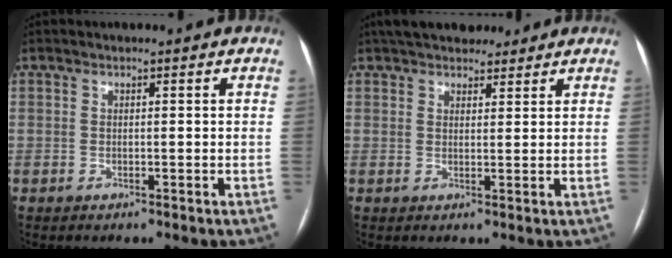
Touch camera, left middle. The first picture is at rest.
{"total": 9.6, "force": [8.2, 3.4, 3.8], "torque": [-0.040, 0.023, 0.121]}